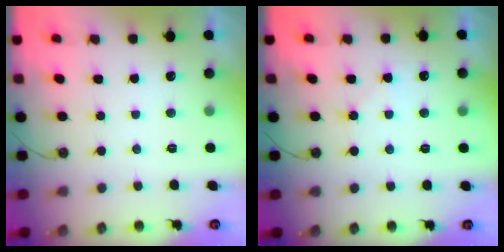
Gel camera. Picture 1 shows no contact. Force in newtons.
{"total": 4.1, "press": 4.0, "slide": 0.6}